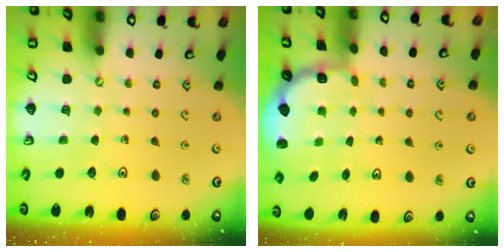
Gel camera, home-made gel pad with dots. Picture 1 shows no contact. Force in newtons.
{"total": 1.9, "press": 1.7, "slide": 0.8}